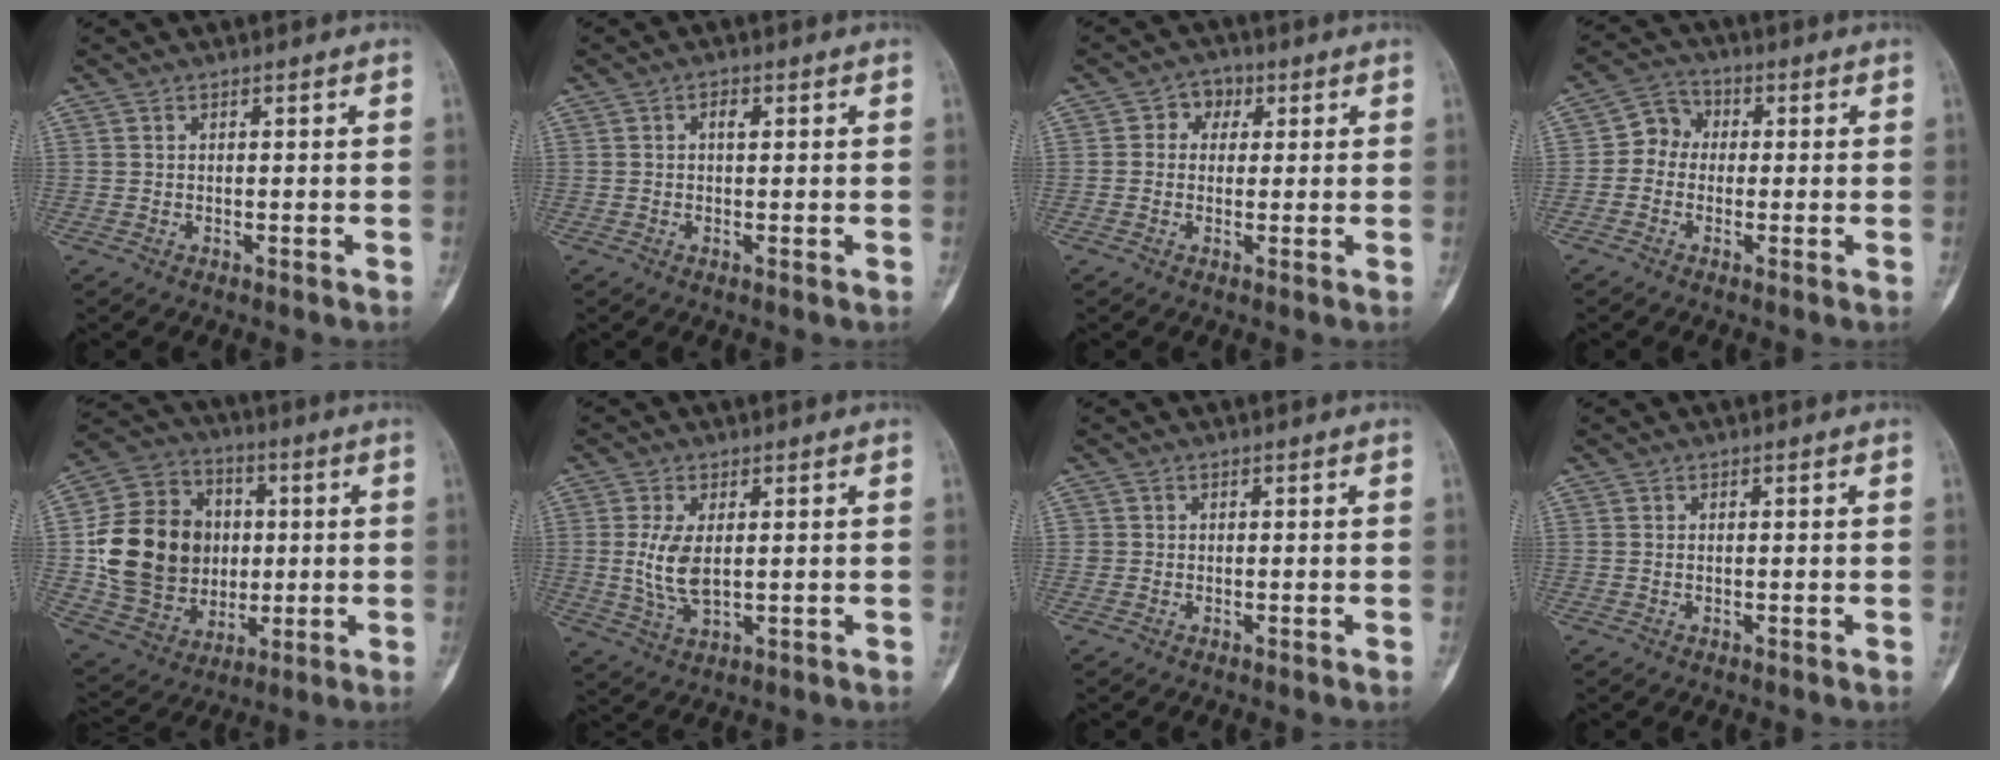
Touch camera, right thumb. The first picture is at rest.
{"total": 2.0, "force": [0.4, 0.9, 1.7], "torque": [-0.024, 0.002, 0.004]}
{"total": 4.1, "force": [1.0, 3.6, 1.8], "torque": [0.000, 0.006, 0.007]}
{"total": 5.4, "force": [-0.4, 4.7, 2.6], "torque": [-0.020, 0.017, -0.025]}
{"total": 21.6, "force": [0.9, 17.9, 12.1], "torque": [-0.197, 0.018, 0.033]}
{"total": 6.8, "force": [0.7, 3.3, 6.0], "torque": [-0.125, -0.010, 0.019]}
{"total": 0.8, "force": [0.0, 0.8, 0.1], "torque": [0.007, 0.004, 0.000]}
{"total": 0.0}